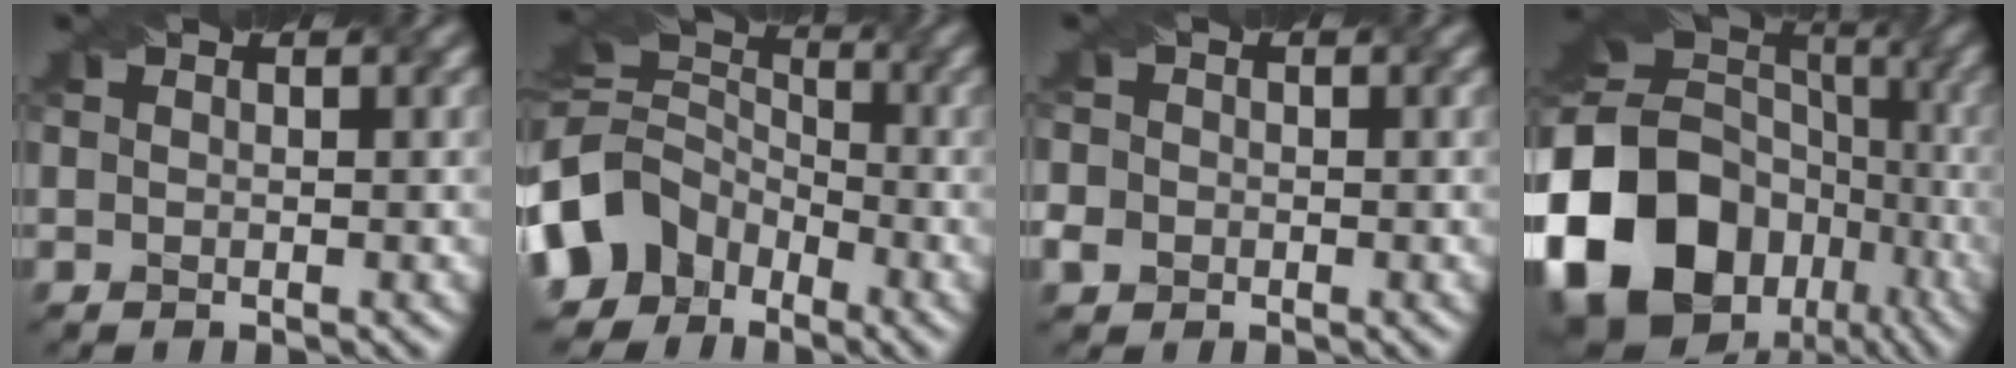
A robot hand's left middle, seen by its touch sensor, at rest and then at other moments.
{"total": 8.1, "force": [-4.0, 6.4, 3.1], "torque": [-0.082, 0.005, -0.084]}
{"total": 2.3, "force": [-0.6, 2.0, 0.7], "torque": [-0.010, 0.023, -0.017]}
{"total": 19.9, "force": [-7.2, 16.0, 9.4], "torque": [-0.192, -0.010, -0.133]}